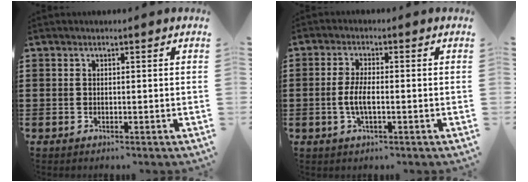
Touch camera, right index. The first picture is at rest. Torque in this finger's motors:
{"motor_torque": [2.14, 0.00, 0.25, 0.12]}